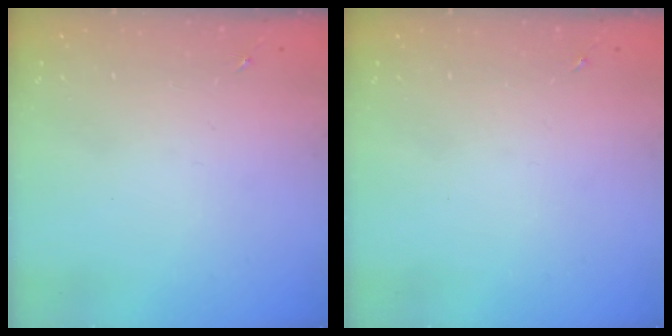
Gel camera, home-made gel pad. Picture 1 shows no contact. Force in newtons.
{"total": 0.0}